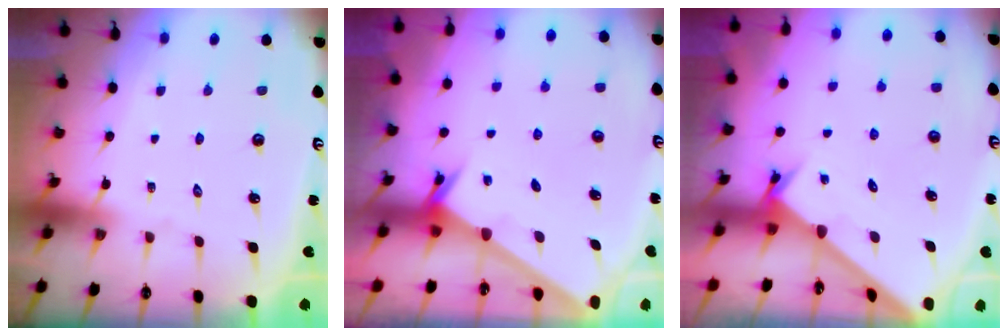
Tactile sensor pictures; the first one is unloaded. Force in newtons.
{"total": 2.6, "press": 2.6, "slide": 0.2}
{"total": 1.7, "press": 1.7, "slide": 0.1}